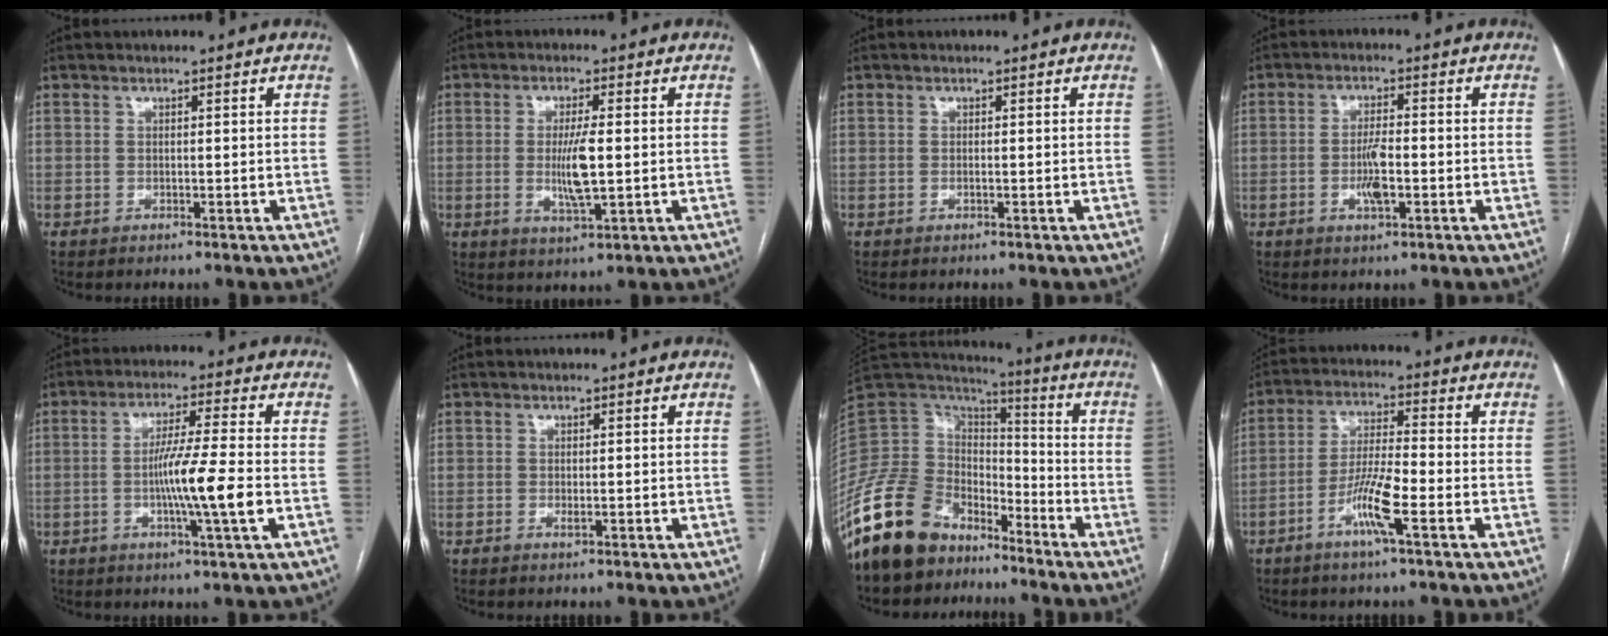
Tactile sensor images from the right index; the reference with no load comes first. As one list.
[{"total": 6.2, "force": [-0.3, 1.0, 6.1], "torque": [-0.116, -0.008, -0.005]}, {"total": 0.0}, {"total": 4.6, "force": [-1.3, 1.0, 4.2], "torque": [-0.083, -0.002, -0.020]}, {"total": 9.3, "force": [-1.9, -0.9, 9.1], "torque": [-0.163, -0.010, -0.036]}, {"total": 0.6, "force": [-0.2, 0.2, 0.6], "torque": [-0.008, -0.001, -0.004]}, {"total": 15.8, "force": [-11.3, 9.3, 6.1], "torque": [-0.134, 0.043, -0.214]}, {"total": 8.0, "force": [-3.7, 0.2, 7.1], "torque": [-0.139, -0.002, -0.072]}]